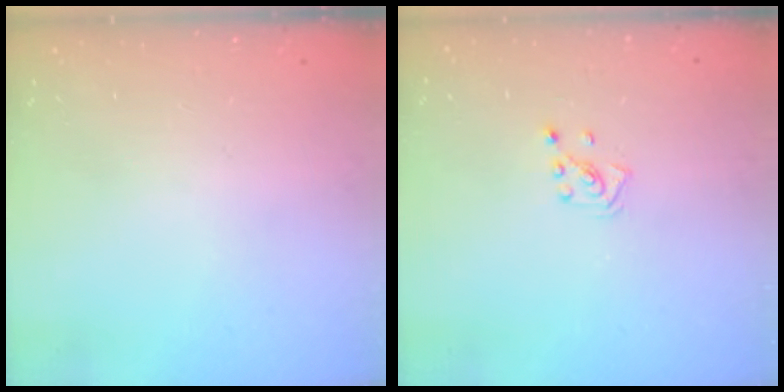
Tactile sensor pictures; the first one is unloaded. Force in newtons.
{"total": 2.6, "press": 2.6, "slide": 0.5}